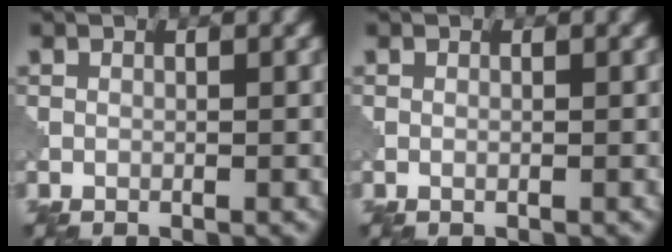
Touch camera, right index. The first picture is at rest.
{"total": 0.0}